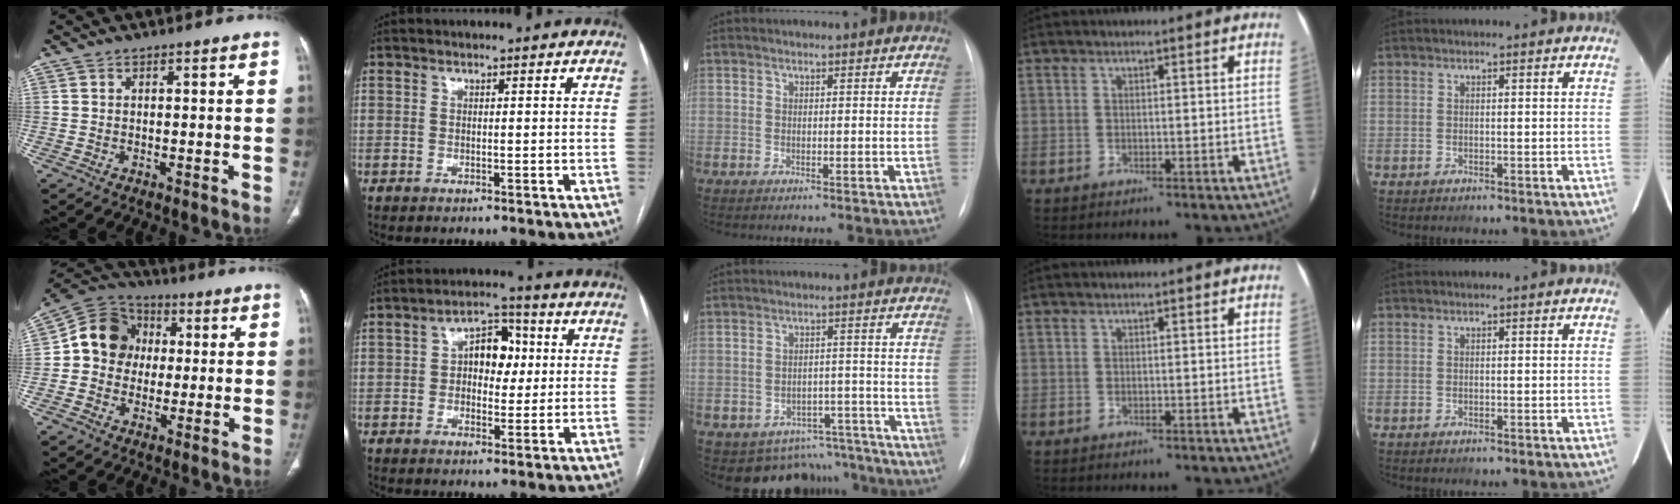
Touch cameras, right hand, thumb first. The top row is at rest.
{"thumb": {"total": 11.7, "force": [0.9, 10.4, 5.3], "torque": [-0.063, 0.024, -0.001]}, "index": {"total": 7.0, "force": [0.9, 4.3, 5.4], "torque": [-0.081, 0.025, 0.013]}, "middle": {"total": 11.1, "force": [-9.7, 5.3, 0.2], "torque": [0.019, 0.047, -0.112]}}